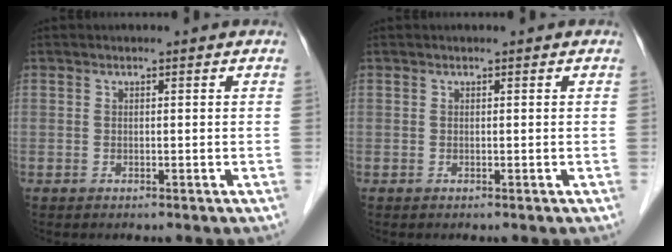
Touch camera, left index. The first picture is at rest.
{"total": 0.0}